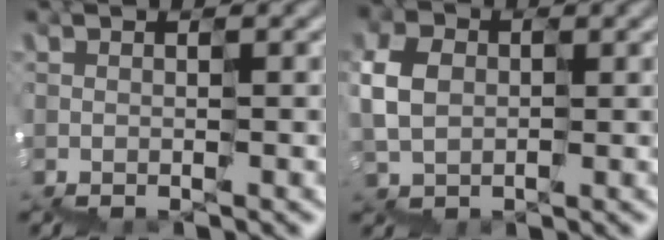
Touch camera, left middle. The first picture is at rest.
{"total": 2.4, "force": [0.3, 2.3, 0.3], "torque": [-0.014, 0.022, 0.000]}